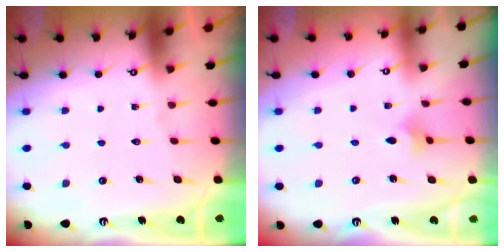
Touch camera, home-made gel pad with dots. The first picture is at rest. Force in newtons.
{"total": 2.3, "press": 2.2, "slide": 0.5}